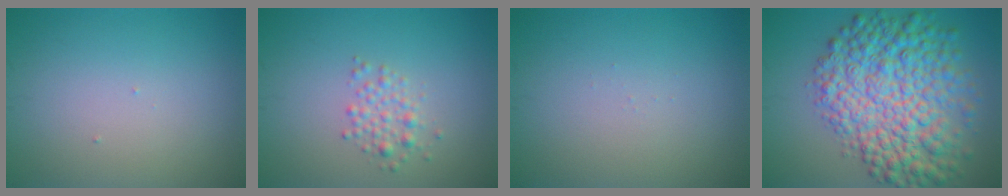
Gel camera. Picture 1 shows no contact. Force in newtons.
{"total": 1.9, "press": 1.9, "slide": 0.1}
{"total": 0.0}
{"total": 10.4, "press": 10.4, "slide": 0.2}